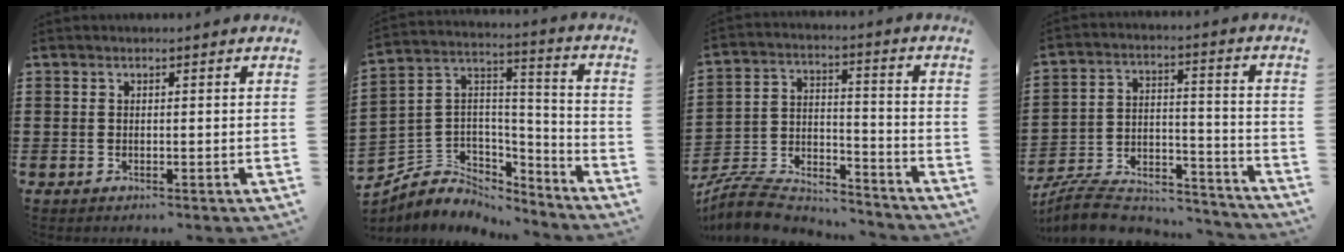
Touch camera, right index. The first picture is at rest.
{"total": 5.4, "force": [-3.6, 4.1, 0.4], "torque": [-0.039, -0.012, -0.074]}
{"total": 7.8, "force": [-7.4, 1.7, 1.4], "torque": [-0.039, 0.005, -0.150]}
{"total": 8.1, "force": [-7.5, 2.1, 2.2], "torque": [-0.044, 0.012, -0.146]}